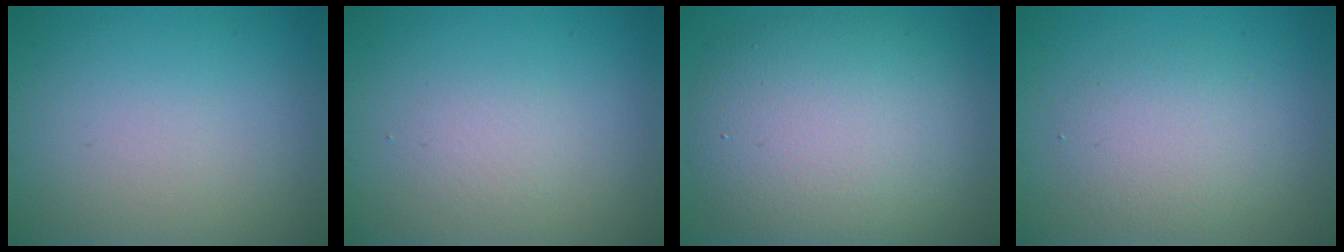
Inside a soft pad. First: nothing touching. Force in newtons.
{"total": 1.3, "press": 1.3, "slide": 0.1}
{"total": 10.4, "press": 10.4, "slide": 0.5}
{"total": 2.9, "press": 2.9, "slide": 0.2}